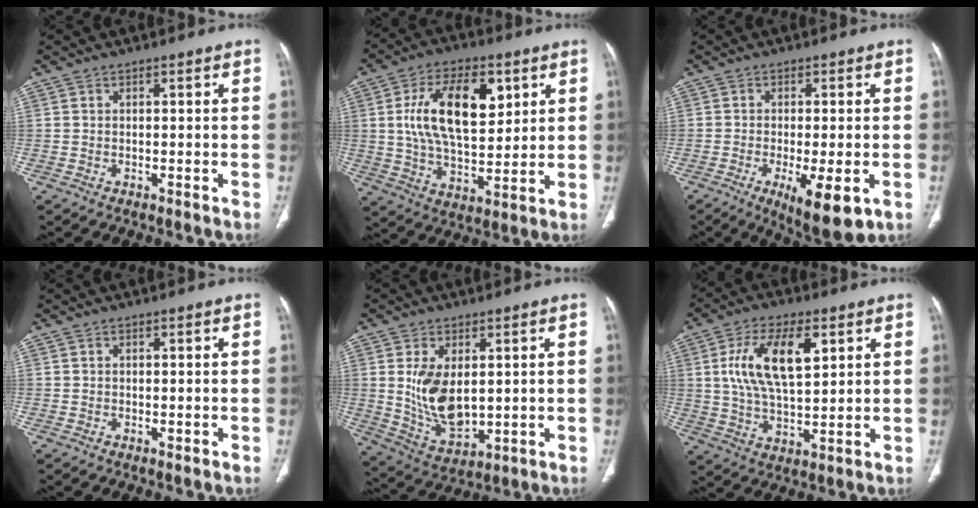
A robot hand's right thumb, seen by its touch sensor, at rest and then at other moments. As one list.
[{"total": 17.6, "force": [5.0, 9.2, 14.1], "torque": [-0.220, -0.014, 0.094]}, {"total": 9.9, "force": [-3.7, 2.9, 8.7], "torque": [-0.130, -0.017, -0.050]}, {"total": 0.5, "force": [-0.3, 0.3, 0.3], "torque": [-0.005, 0.000, -0.005]}, {"total": 11.3, "force": [1.4, 6.6, 9.1], "torque": [-0.153, -0.018, 0.047]}, {"total": 14.0, "force": [4.2, 6.4, 11.8], "torque": [-0.214, -0.007, 0.080]}]